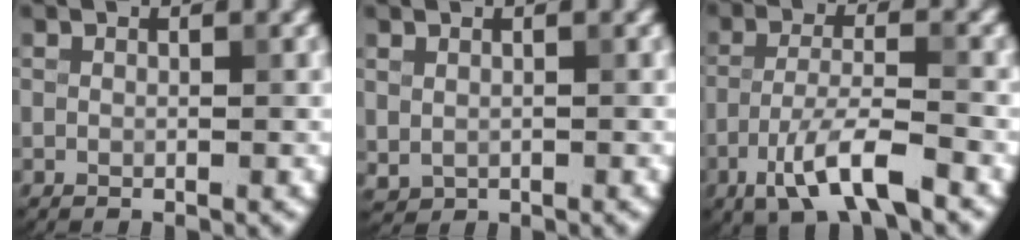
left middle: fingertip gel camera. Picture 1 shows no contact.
{"total": 0.8, "force": [0.3, 0.6, 0.3], "torque": [-0.007, -0.006, 0.012]}
{"total": 6.0, "force": [-3.4, 1.6, 4.7], "torque": [-0.093, -0.001, -0.067]}